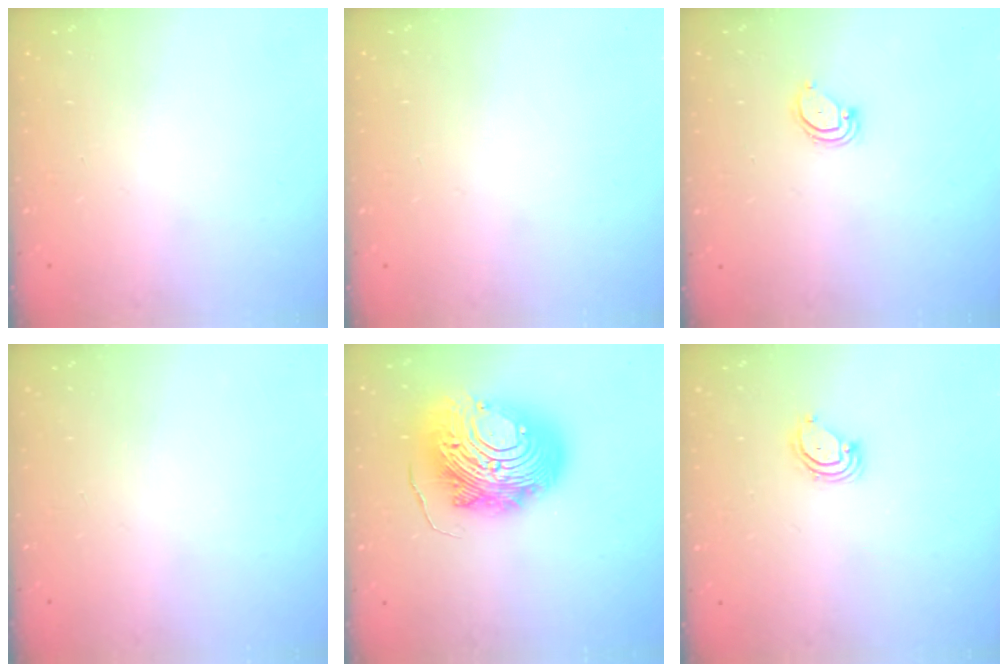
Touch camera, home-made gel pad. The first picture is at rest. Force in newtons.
{"total": 0.0}
{"total": 3.6, "press": 3.5, "slide": 0.3}
{"total": 0.0}
{"total": 20.1, "press": 20.0, "slide": 2.0}
{"total": 3.8, "press": 3.8, "slide": 0.2}